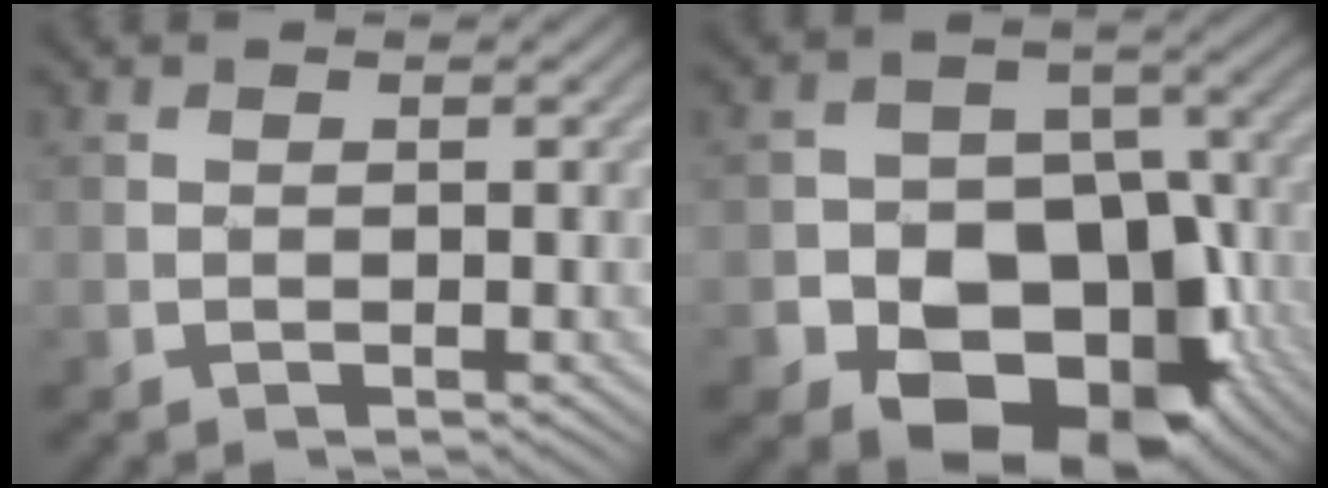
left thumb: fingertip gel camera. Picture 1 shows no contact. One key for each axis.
{"total": 16.5, "fx": -7.4, "fy": 12.1, "fz": 8.5, "tx": -0.117, "ty": -0.024, "tz": -0.143}